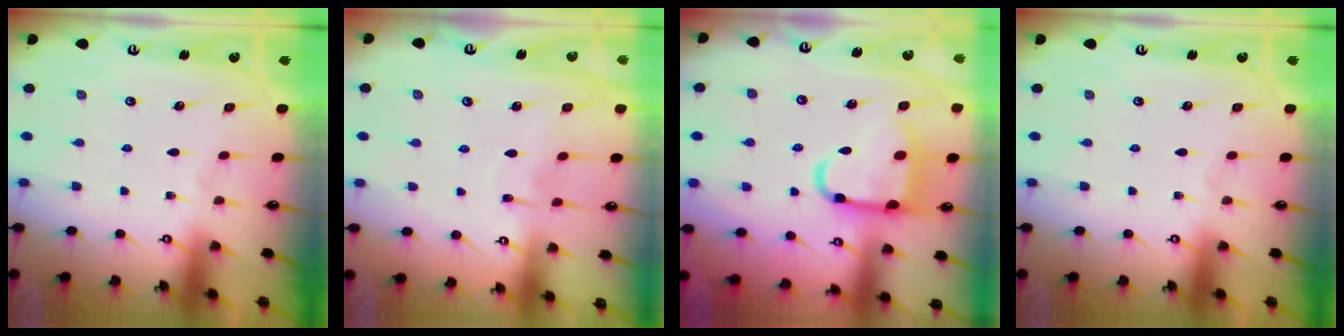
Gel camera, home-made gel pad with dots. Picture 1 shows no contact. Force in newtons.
{"total": 7.4, "press": 7.4, "slide": 0.5}
{"total": 13.0, "press": 13.0, "slide": 1.2}
{"total": 0.0}